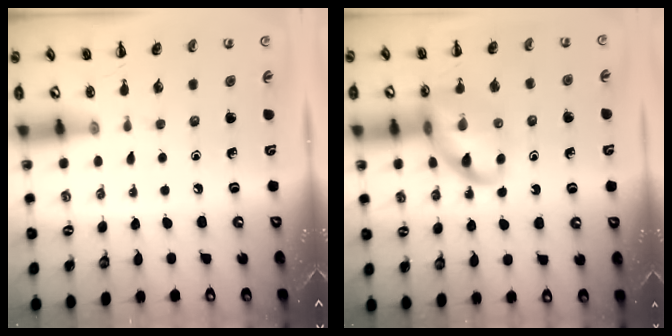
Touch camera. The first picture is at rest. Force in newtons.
{"total": 13.6, "press": 13.4, "slide": 1.9}